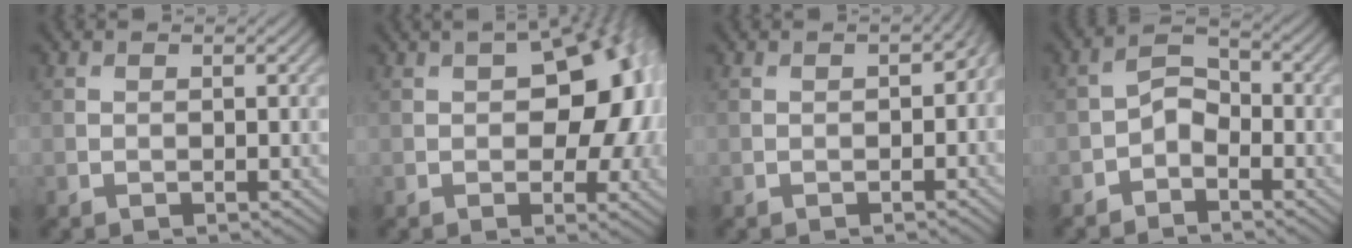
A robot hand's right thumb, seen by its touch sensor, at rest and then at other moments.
{"total": 12.3, "force": [0.9, 7.1, 10.0], "torque": [-0.122, 0.010, 0.013]}
{"total": 2.8, "force": [-0.4, 1.9, 2.0], "torque": [-0.023, -0.011, -0.007]}
{"total": 3.3, "force": [-1.8, 2.0, 2.0], "torque": [-0.036, 0.012, -0.043]}